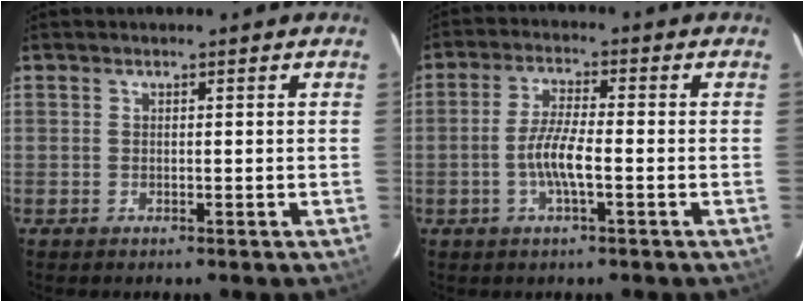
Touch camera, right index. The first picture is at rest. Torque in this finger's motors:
{"motor_torque": [0.85, -0.10, 0.56, 0.12]}